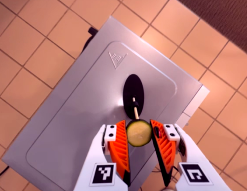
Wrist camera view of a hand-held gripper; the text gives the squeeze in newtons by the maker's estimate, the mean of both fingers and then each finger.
{"total": 8.7, "left": 8.8, "right": 8.6}